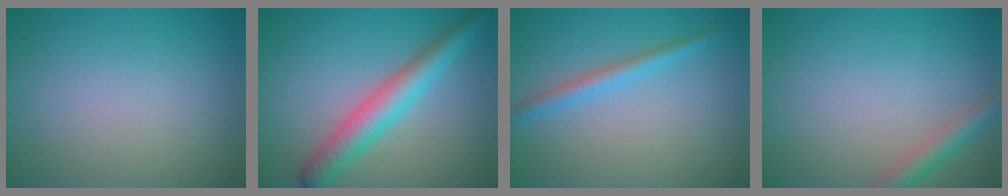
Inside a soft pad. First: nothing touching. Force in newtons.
{"total": 5.0, "press": 5.0, "slide": 0.2}
{"total": 2.0, "press": 2.0, "slide": 0.1}
{"total": 2.4, "press": 2.4, "slide": 0.1}